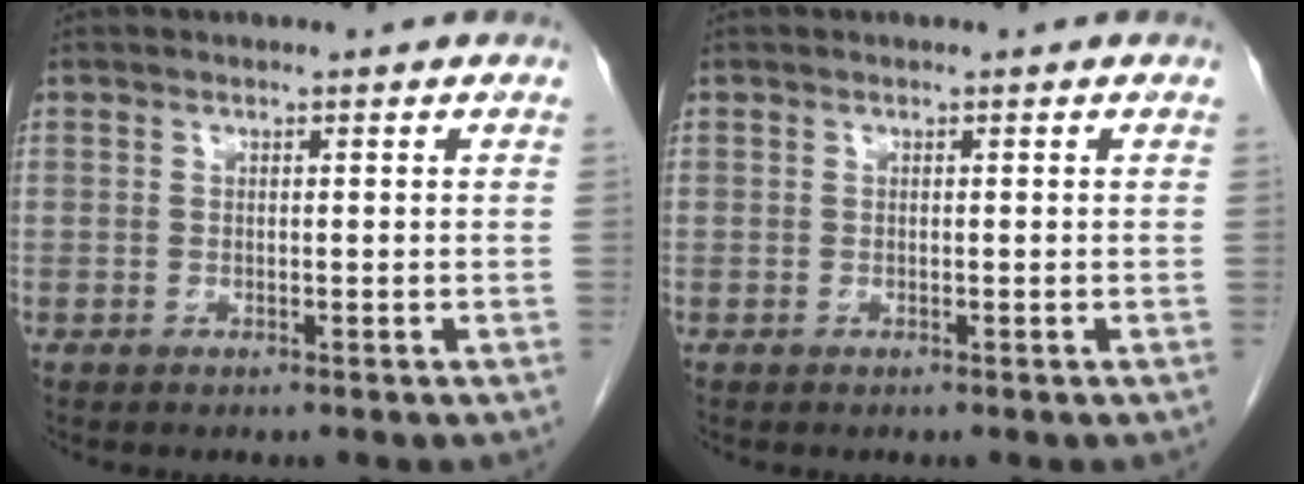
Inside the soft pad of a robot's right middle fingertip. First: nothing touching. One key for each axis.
{"total": 0.0}